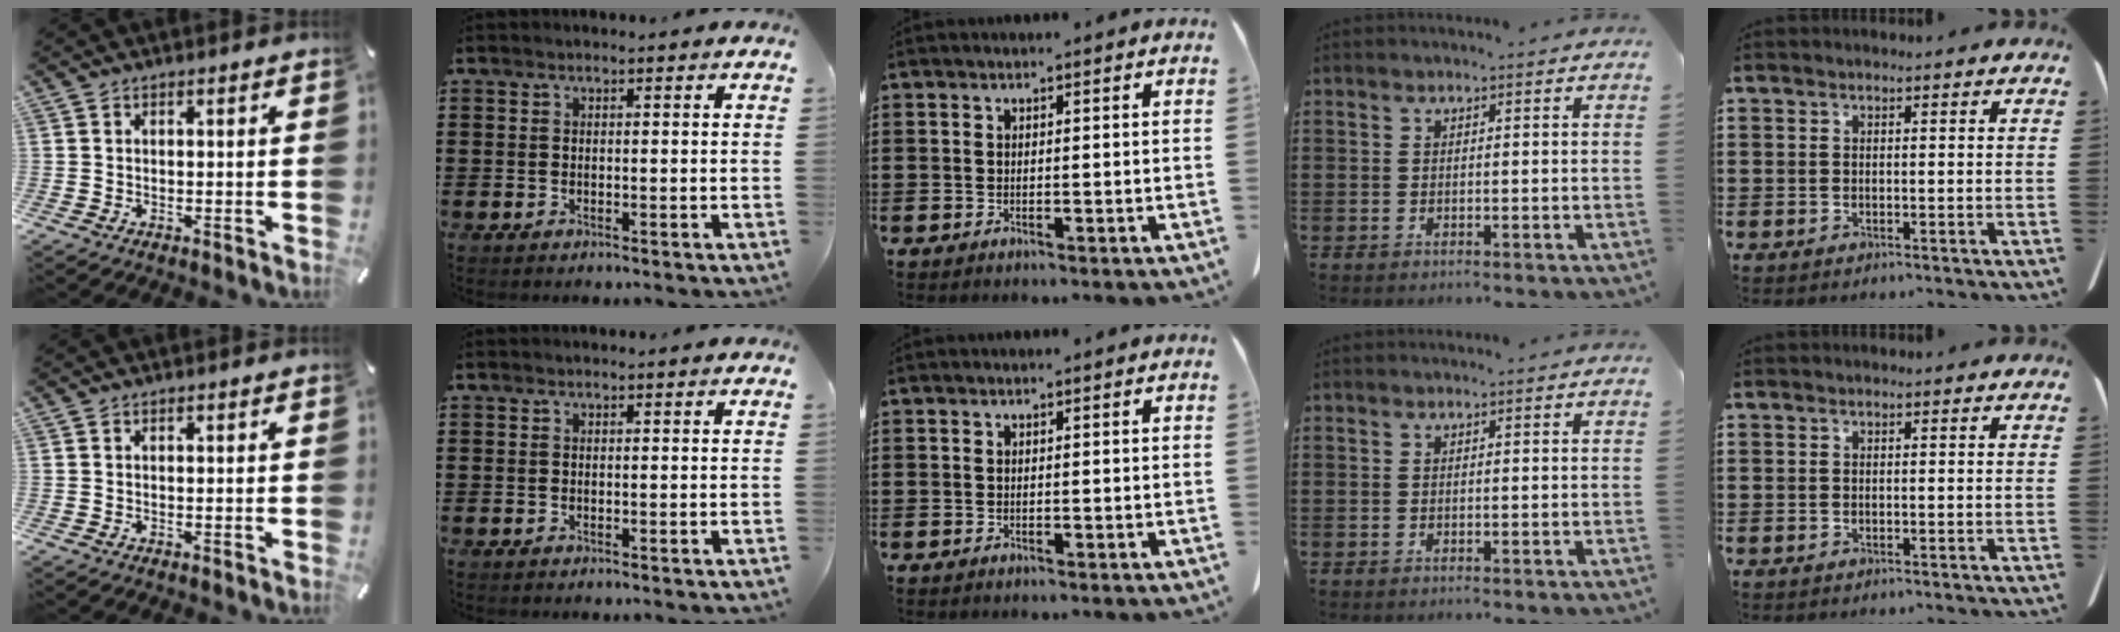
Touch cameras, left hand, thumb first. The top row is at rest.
{}